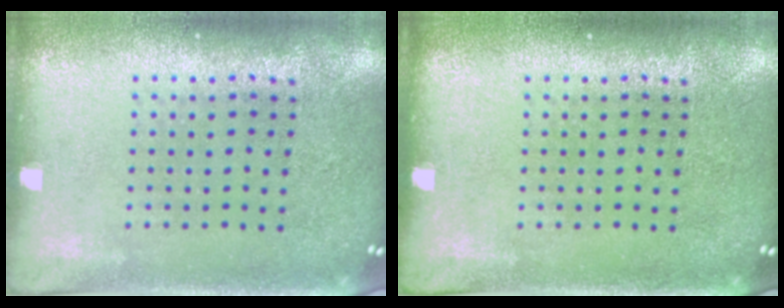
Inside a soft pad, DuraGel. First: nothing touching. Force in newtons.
{"total": 0.0}